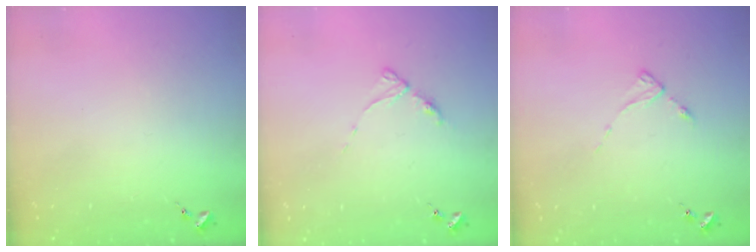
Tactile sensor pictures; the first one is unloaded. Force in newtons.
{"total": 5.2, "press": 5.1, "slide": 0.6}
{"total": 2.7, "press": 2.7, "slide": 0.4}